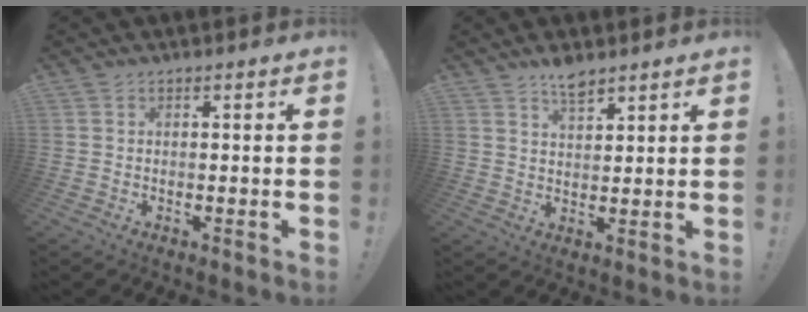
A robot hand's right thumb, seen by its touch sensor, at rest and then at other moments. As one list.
[{"total": 5.7, "force": [4.5, 1.9, 2.8], "torque": [-0.035, -0.030, 0.077]}]